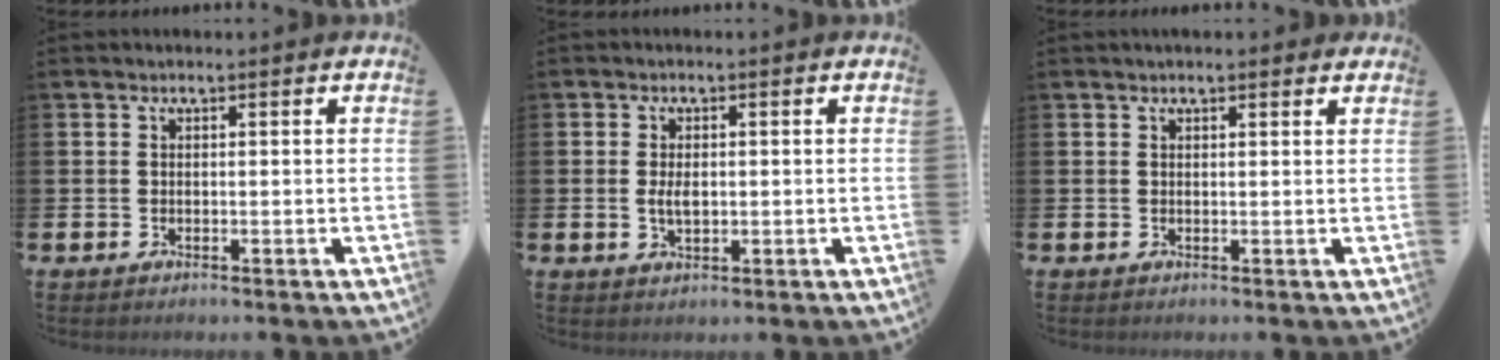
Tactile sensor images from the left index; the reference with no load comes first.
{"total": 2.5, "force": [0.1, 1.4, 2.1], "torque": [-0.031, 0.001, -0.002]}
{"total": 1.1, "force": [1.0, 0.2, 0.4], "torque": [-0.010, 0.003, 0.018]}